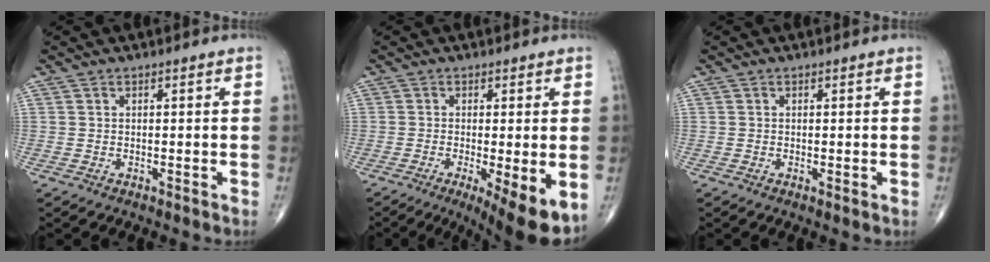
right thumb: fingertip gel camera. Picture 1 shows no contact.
{"total": 10.0, "force": [-3.6, 2.4, 9.1], "torque": [-0.135, -0.022, -0.052]}
{"total": 0.5, "force": [0.0, 0.1, 0.5], "torque": [-0.015, -0.003, -0.003]}